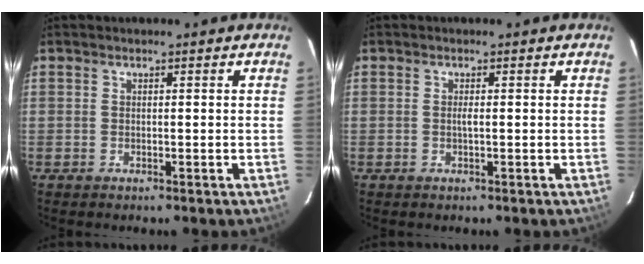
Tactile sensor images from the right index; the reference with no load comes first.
{"total": 0.9, "force": [-0.1, -0.1, 0.9], "torque": [-0.017, 0.000, -0.003]}